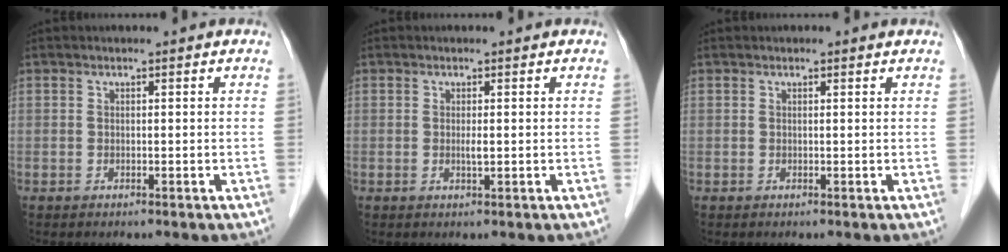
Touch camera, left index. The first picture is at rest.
{"total": 1.0, "force": [0.0, 0.1, 1.0], "torque": [-0.022, -0.002, 0.001]}
{"total": 0.0}